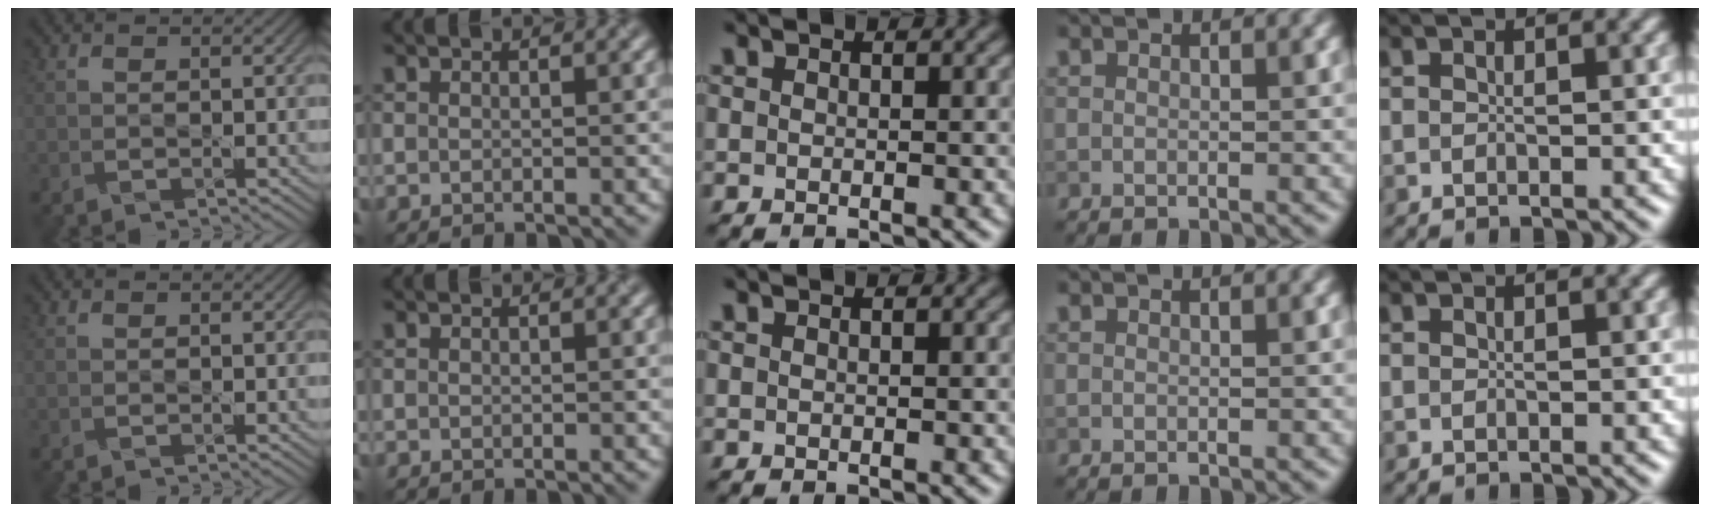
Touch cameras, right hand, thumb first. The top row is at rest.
{}